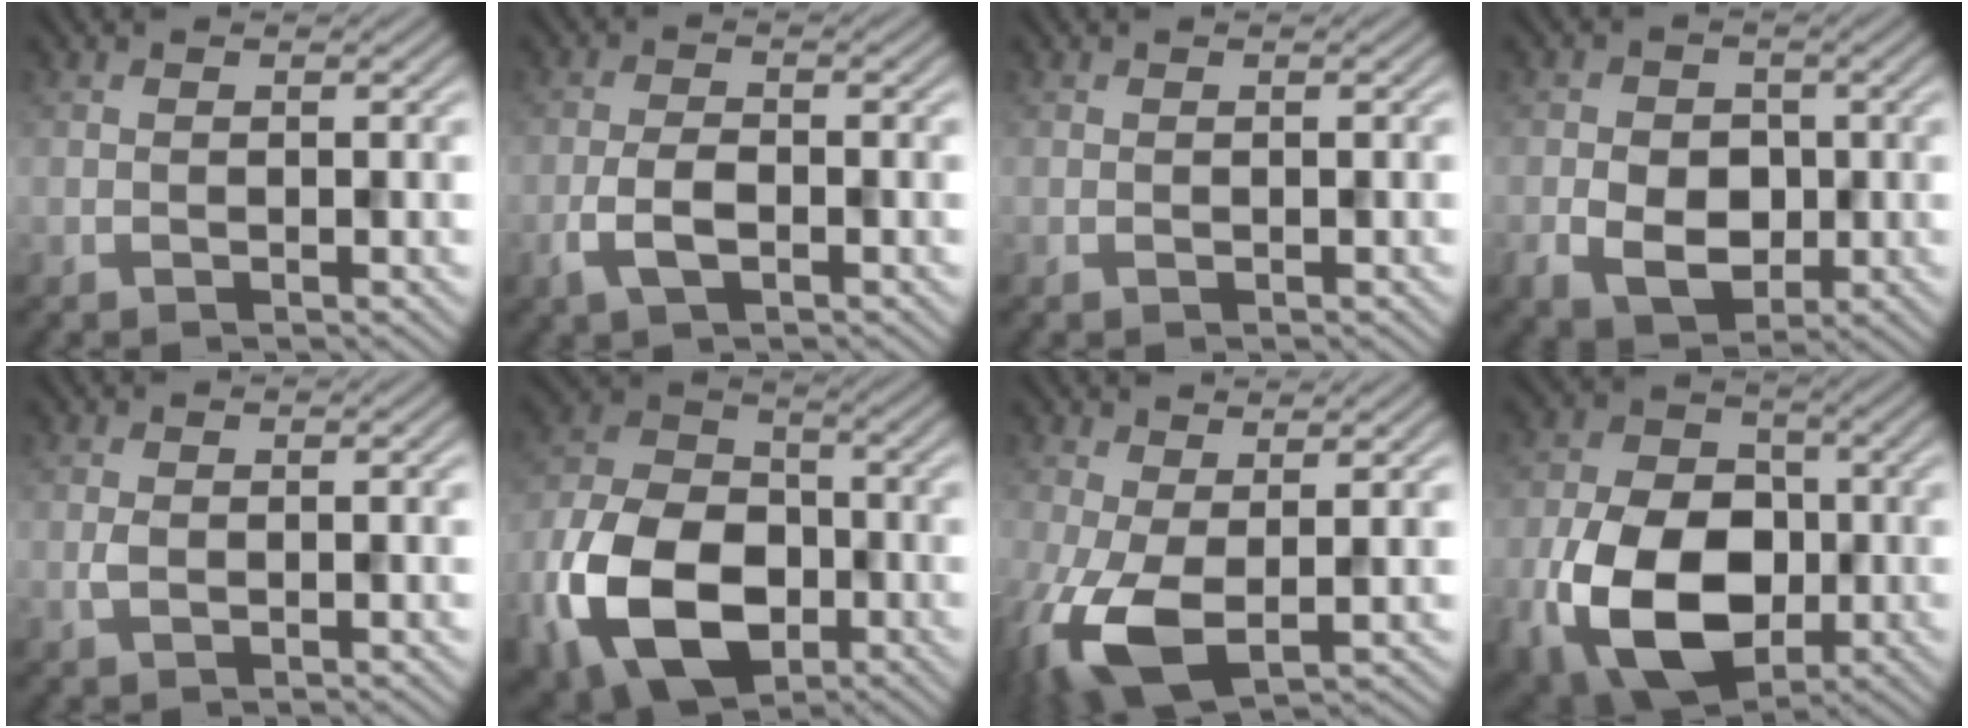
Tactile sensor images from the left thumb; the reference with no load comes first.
{"total": 3.7, "force": [-1.6, 1.6, 2.9], "torque": [-0.062, -0.002, -0.035]}
{"total": 0.0}
{"total": 6.4, "force": [-1.2, 5.0, 3.8], "torque": [-0.066, -0.013, -0.024]}
{"total": 1.0, "force": [0.0, 0.6, 0.8], "torque": [-0.018, -0.001, -0.001]}
{"total": 15.9, "force": [-6.3, 10.5, 10.1], "torque": [-0.244, -0.032, -0.131]}
{"total": 8.3, "force": [-1.3, 4.4, 7.0], "torque": [-0.176, -0.014, -0.028]}
{"total": 15.0, "force": [-4.3, 10.1, 10.1], "torque": [-0.224, -0.031, -0.086]}